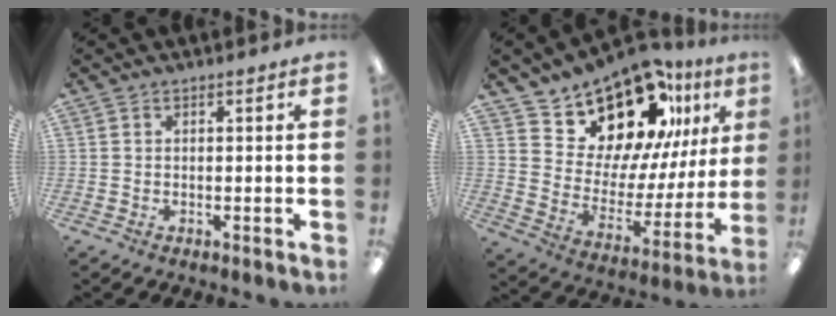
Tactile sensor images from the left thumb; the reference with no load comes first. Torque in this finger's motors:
{"motor_torque": [0.57, 0.73, 1.19, -1.11, 0.04]}